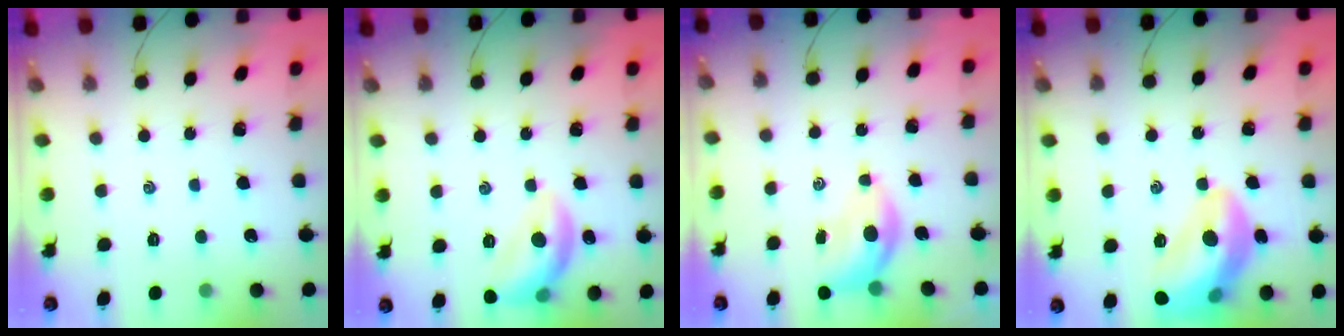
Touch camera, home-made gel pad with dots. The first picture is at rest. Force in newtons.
{"total": 12.5, "press": 12.4, "slide": 1.1}
{"total": 5.6, "press": 5.5, "slide": 0.9}
{"total": 17.7, "press": 17.5, "slide": 2.7}